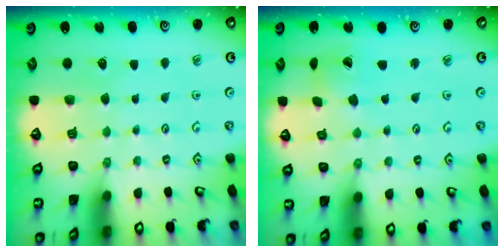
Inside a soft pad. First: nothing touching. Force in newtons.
{"total": 2.9, "press": 2.8, "slide": 0.4}